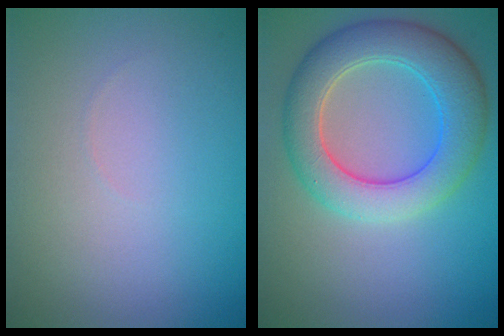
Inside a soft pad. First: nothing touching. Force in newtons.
{"total": 6.5, "press": 6.5, "slide": 0.2}